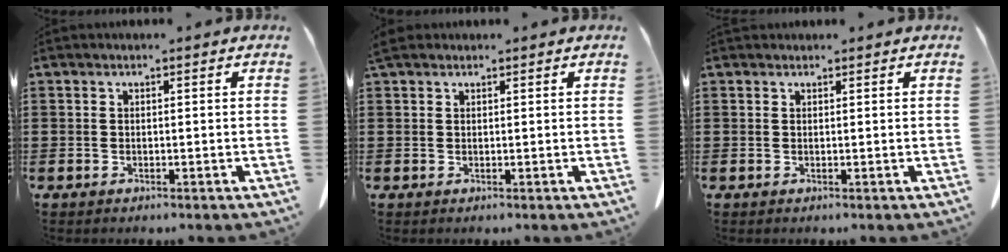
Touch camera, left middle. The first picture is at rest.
{"total": 1.2, "force": [1.0, 0.5, 0.5], "torque": [-0.013, 0.003, 0.020]}
{"total": 0.6, "force": [0.5, 0.2, 0.0], "torque": [0.005, -0.002, 0.009]}